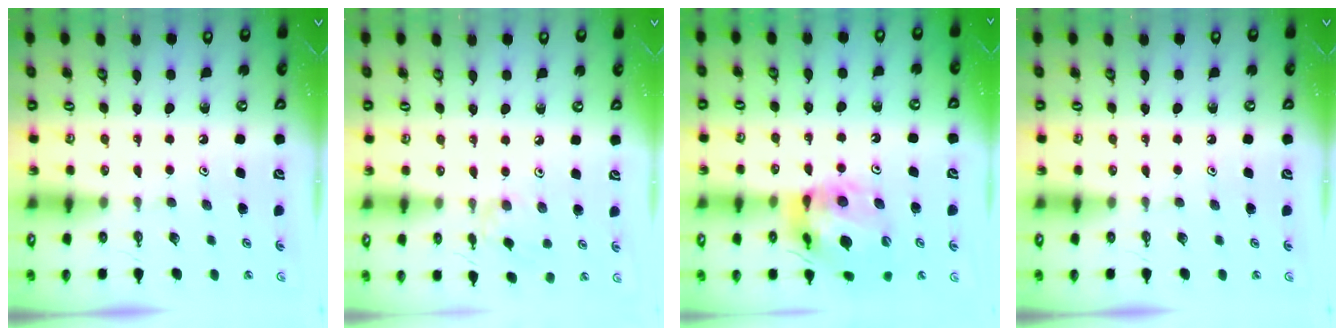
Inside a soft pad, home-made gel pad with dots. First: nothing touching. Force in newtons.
{"total": 2.8, "press": 2.7, "slide": 0.6}
{"total": 15.4, "press": 15.3, "slide": 1.5}
{"total": 0.0}